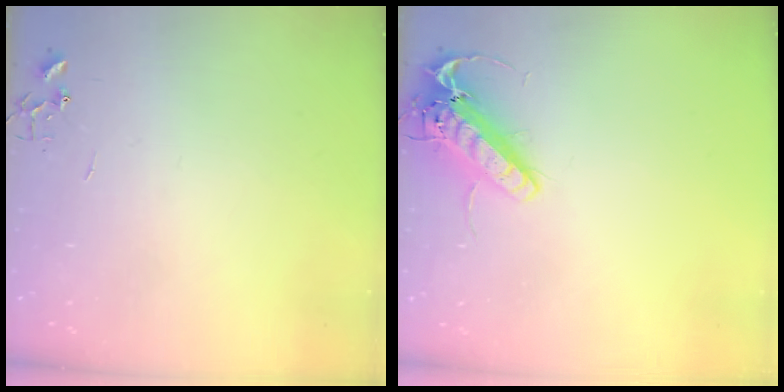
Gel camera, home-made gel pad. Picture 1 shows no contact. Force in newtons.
{"total": 14.8, "press": 14.5, "slide": 2.9}